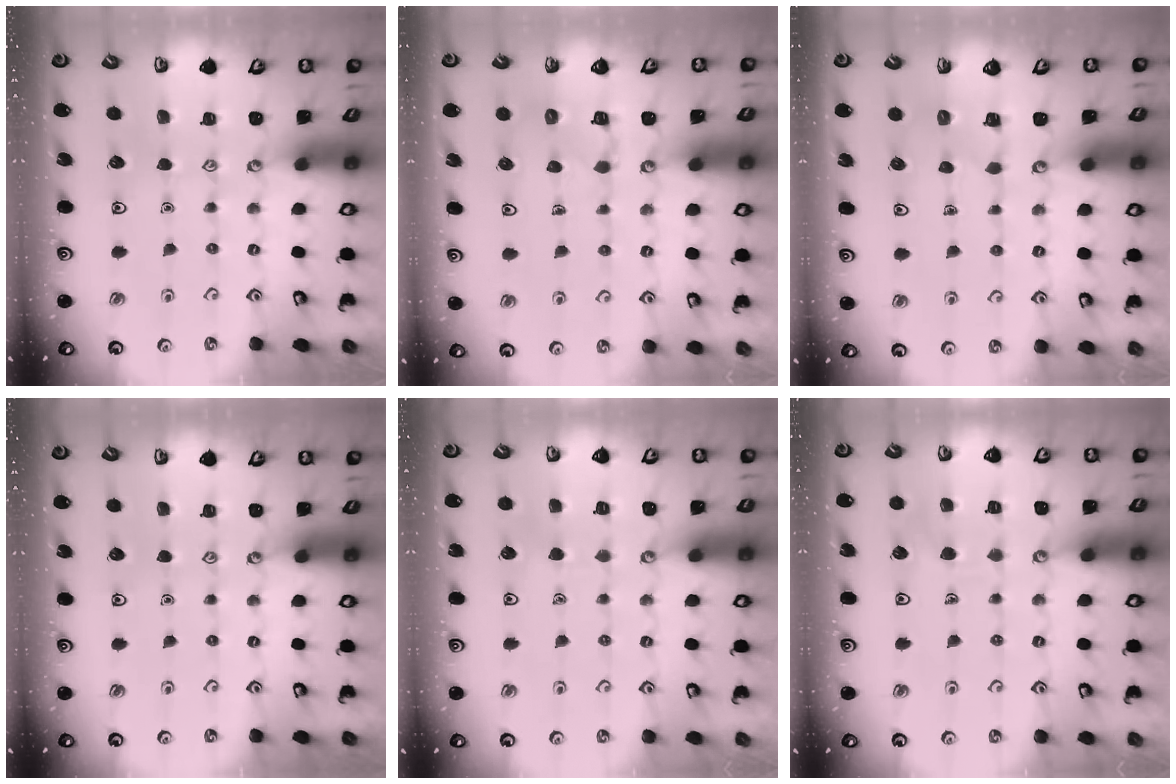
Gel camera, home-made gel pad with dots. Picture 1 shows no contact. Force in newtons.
{"total": 5.3, "press": 5.2, "slide": 0.4}
{"total": 2.5, "press": 2.5, "slide": 0.1}
{"total": 0.0}
{"total": 3.6, "press": 3.6, "slide": 0.3}
{"total": 5.4, "press": 5.3, "slide": 0.5}